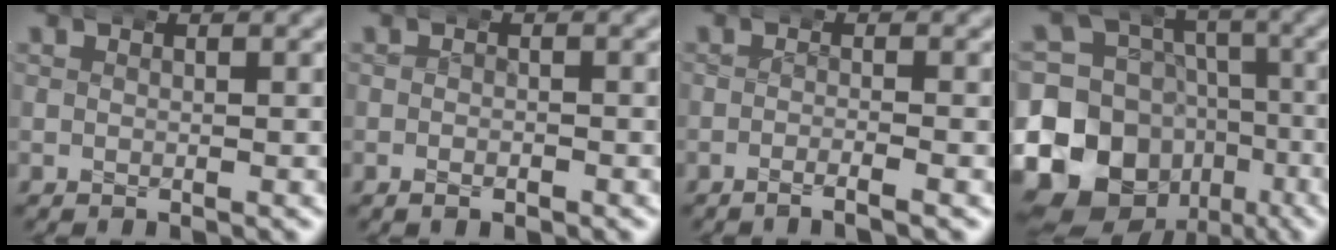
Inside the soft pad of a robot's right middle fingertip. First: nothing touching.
{"total": 1.0, "force": [-0.7, 0.6, 0.4], "torque": [-0.007, -0.001, -0.012]}
{"total": 1.9, "force": [-1.3, -0.3, 1.3], "torque": [-0.024, 0.008, -0.031]}
{"total": 20.8, "force": [-7.0, 18.1, 7.4], "torque": [-0.182, -0.087, -0.111]}